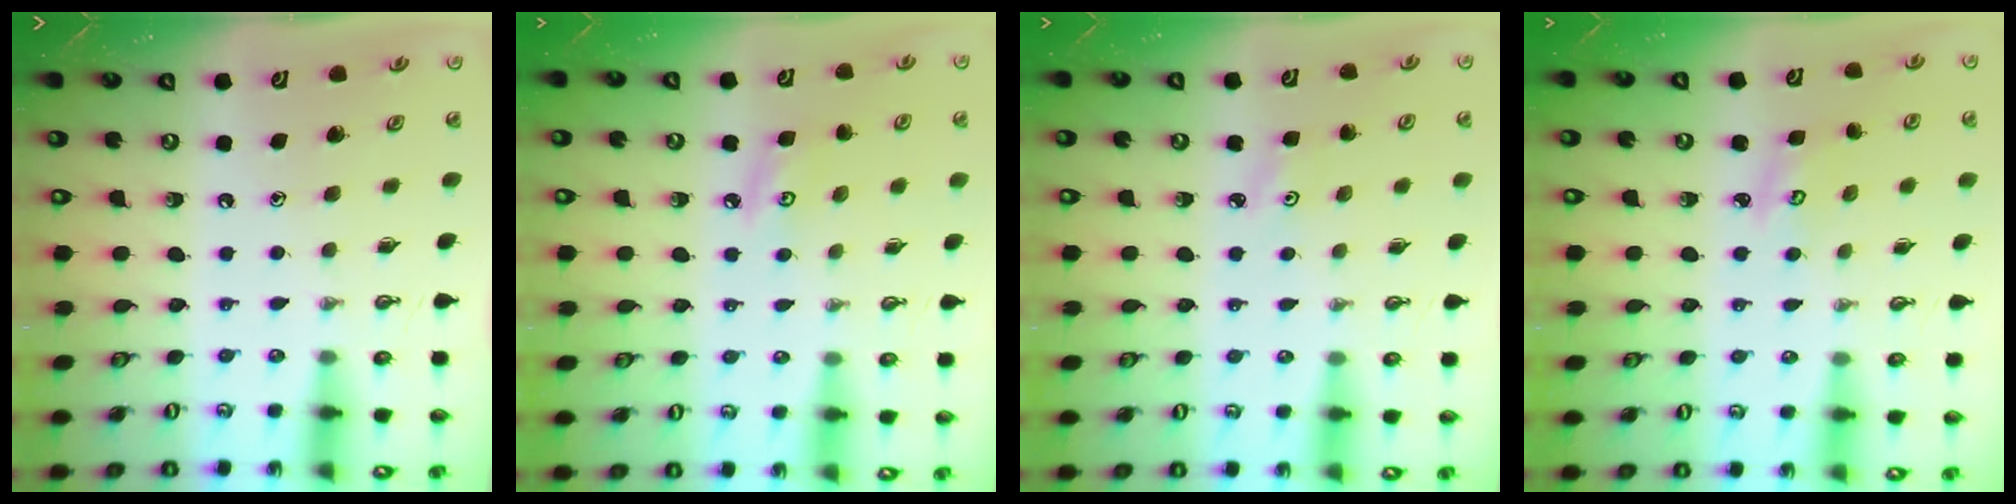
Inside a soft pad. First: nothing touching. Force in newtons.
{"total": 5.6, "press": 5.6, "slide": 0.8}
{"total": 2.1, "press": 2.1, "slide": 0.3}
{"total": 2.9, "press": 2.8, "slide": 0.3}